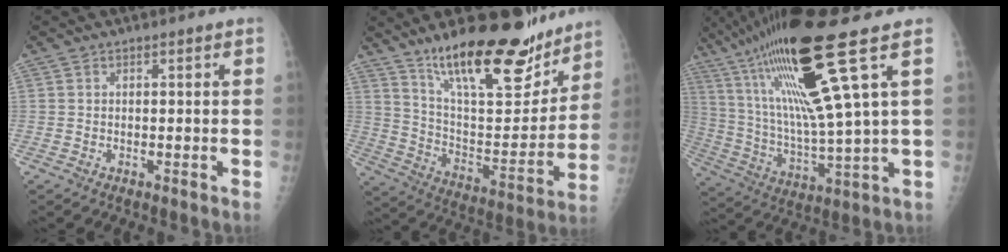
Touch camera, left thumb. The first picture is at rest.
{"total": 24.1, "force": [17.5, 8.0, 14.4], "torque": [-0.179, -0.096, 0.287]}
{"total": 22.8, "force": [11.2, 1.1, 19.8], "torque": [-0.379, -0.037, 0.198]}